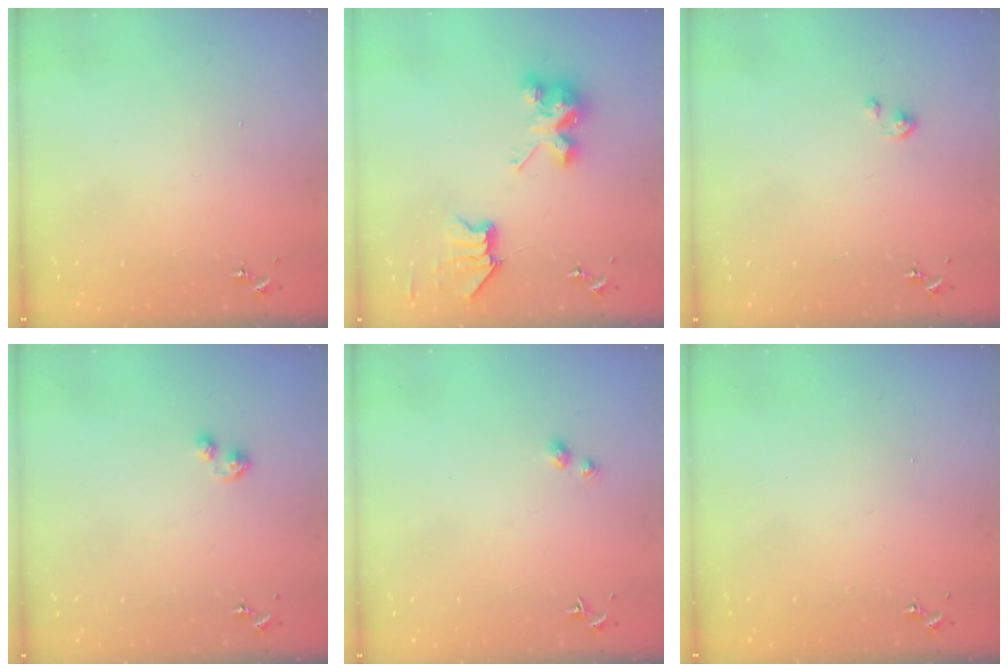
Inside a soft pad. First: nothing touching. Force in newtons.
{"total": 7.9, "press": 7.9, "slide": 0.1}
{"total": 1.1, "press": 1.1, "slide": 0.2}
{"total": 2.9, "press": 2.9, "slide": 0.4}
{"total": 2.7, "press": 2.7, "slide": 0.2}
{"total": 0.0}